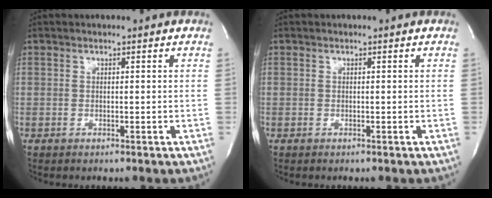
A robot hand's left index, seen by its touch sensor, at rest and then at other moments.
{"total": 0.0}